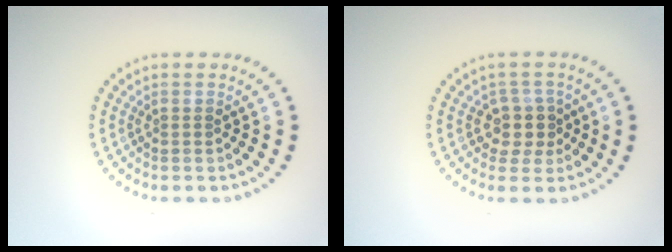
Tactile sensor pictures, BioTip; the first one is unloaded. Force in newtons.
{"total": 2.6, "press": 2.1, "slide": 1.5}